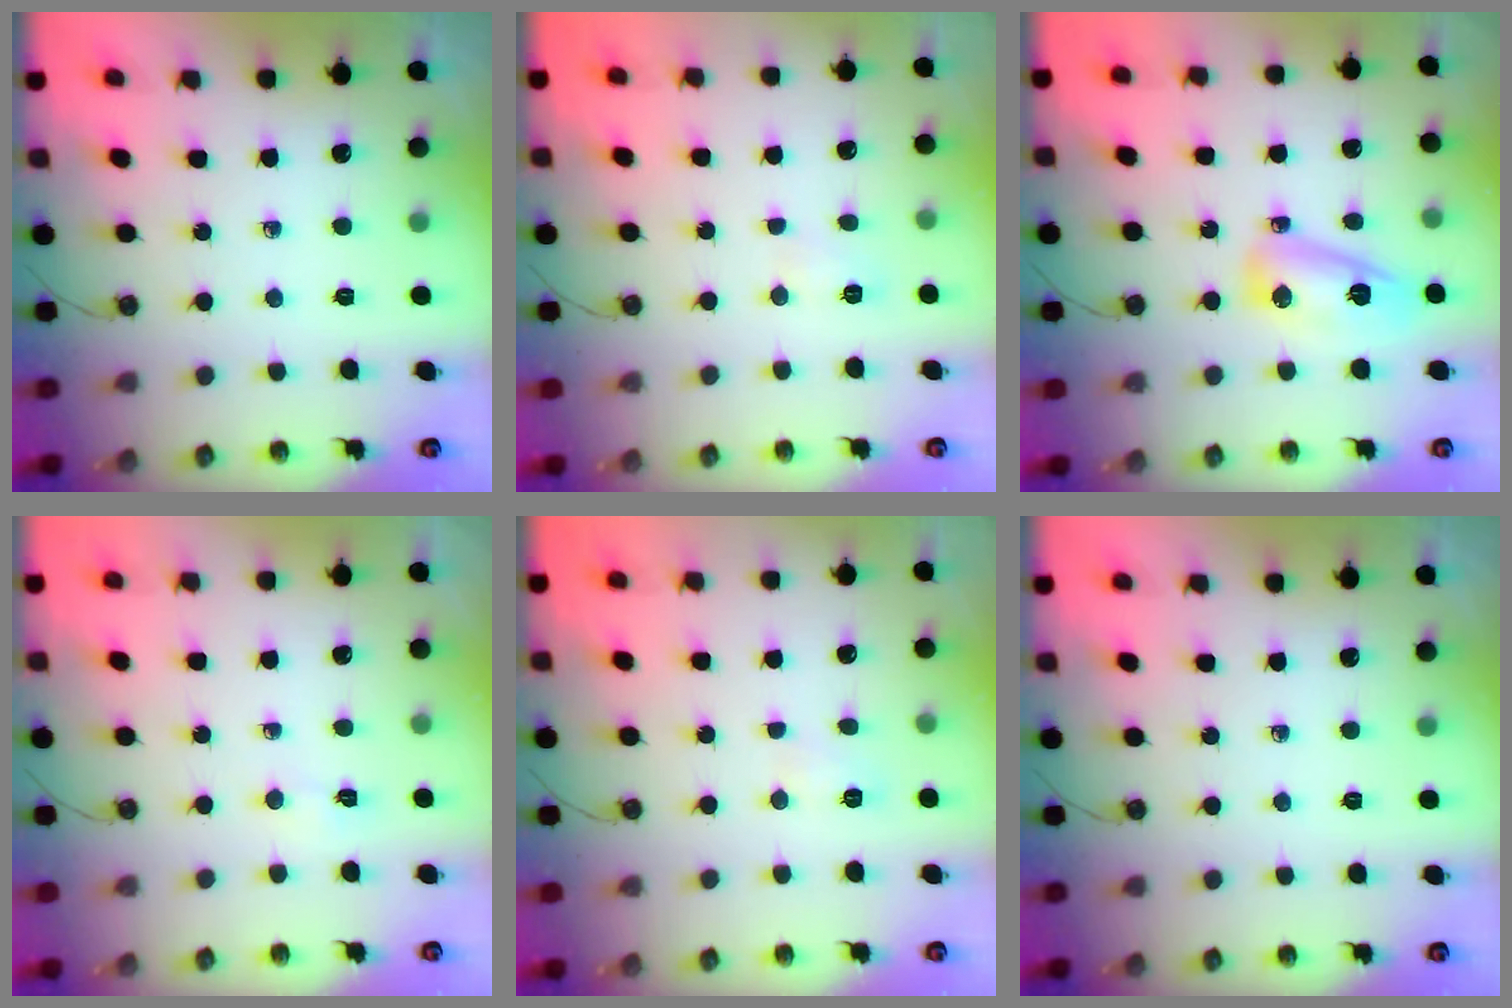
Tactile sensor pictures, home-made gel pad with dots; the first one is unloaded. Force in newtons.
{"total": 2.9, "press": 2.8, "slide": 0.7}
{"total": 10.1, "press": 10.1, "slide": 0.8}
{"total": 1.8, "press": 1.6, "slide": 0.6}
{"total": 2.9, "press": 2.8, "slide": 0.7}
{"total": 0.0}